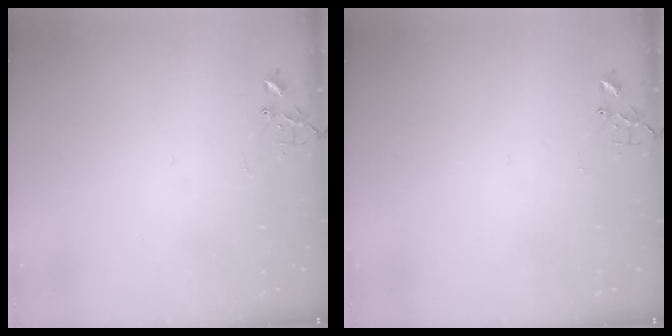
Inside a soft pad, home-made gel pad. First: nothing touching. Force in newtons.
{"total": 0.0}